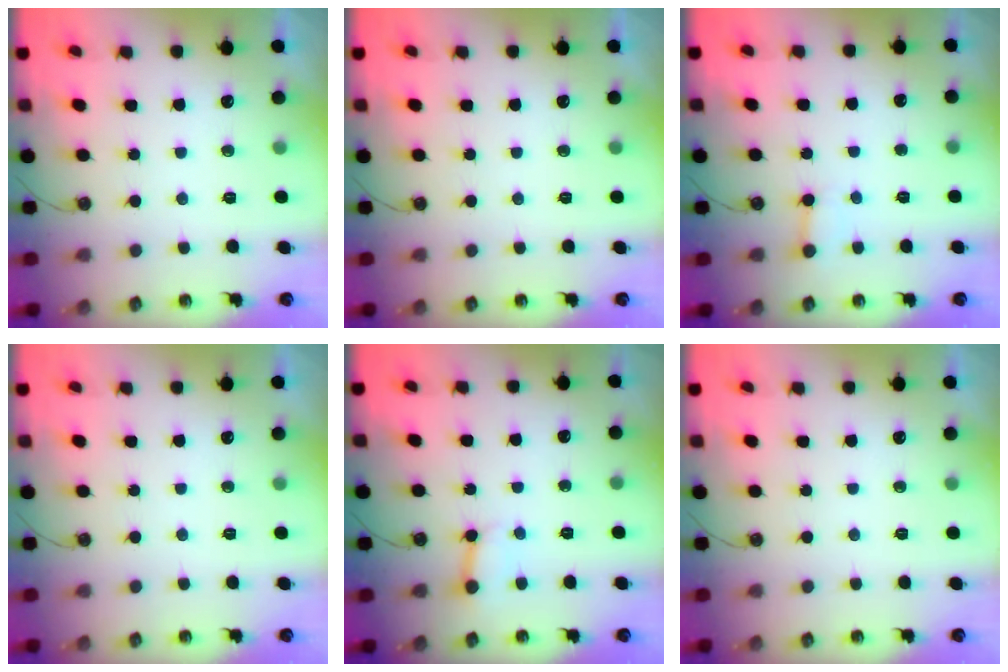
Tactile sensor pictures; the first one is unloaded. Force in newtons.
{"total": 0.0}
{"total": 3.5, "press": 3.5, "slide": 0.1}
{"total": 0.0}
{"total": 2.9, "press": 2.9, "slide": 0.2}
{"total": 0.0}